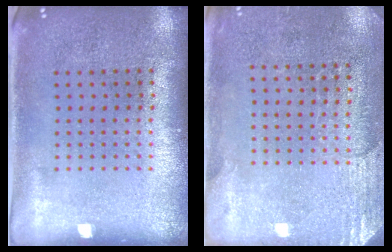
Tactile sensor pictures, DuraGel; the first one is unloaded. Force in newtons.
{"total": 2.6, "press": 2.3, "slide": 1.2}